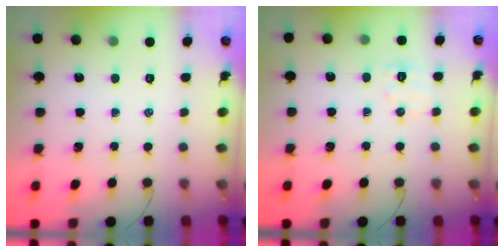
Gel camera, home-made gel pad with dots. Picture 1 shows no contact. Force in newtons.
{"total": 6.0, "press": 5.9, "slide": 1.4}